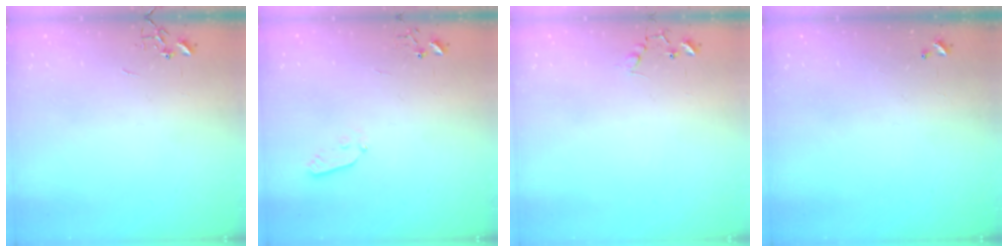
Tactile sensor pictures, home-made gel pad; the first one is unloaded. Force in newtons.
{"total": 3.5, "press": 3.5, "slide": 0.4}
{"total": 6.7, "press": 6.7, "slide": 0.4}
{"total": 0.0}